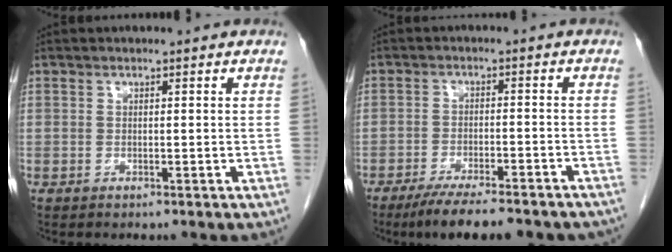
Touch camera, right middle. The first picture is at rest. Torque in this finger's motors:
{"motor_torque": [1.14, -0.99, 0.23, 0.12]}